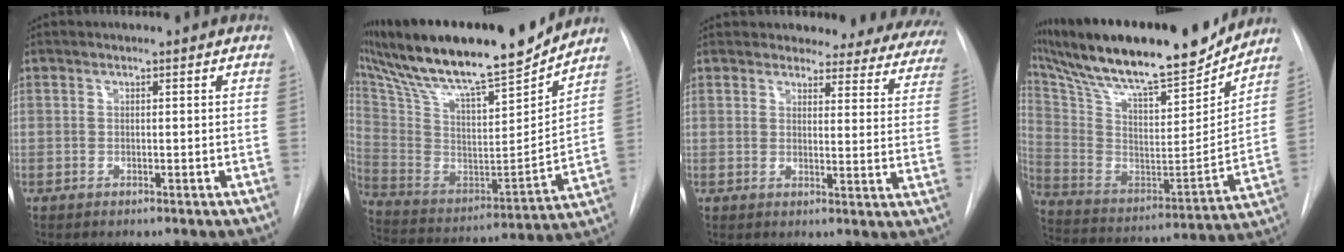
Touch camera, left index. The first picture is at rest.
{"total": 25.0, "force": [20.8, 3.6, 13.5], "torque": [-0.261, -0.012, 0.344]}
{"total": 19.2, "force": [17.9, 6.0, 3.7], "torque": [-0.020, -0.071, 0.179]}
{"total": 26.9, "force": [22.4, 5.3, 14.1], "torque": [-0.267, -0.017, 0.353]}